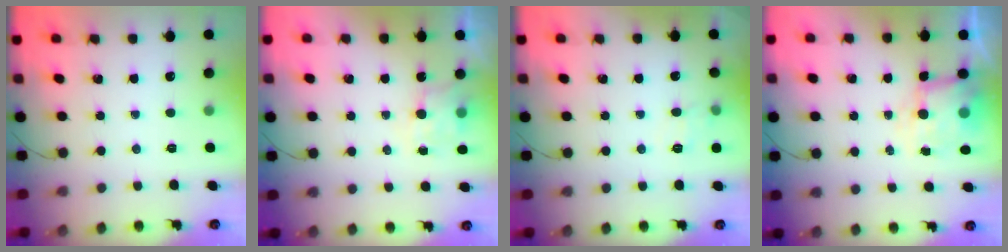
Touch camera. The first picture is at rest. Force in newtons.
{"total": 5.7, "press": 5.6, "slide": 1.2}
{"total": 4.5, "press": 4.2, "slide": 1.7}
{"total": 6.9, "press": 6.8, "slide": 1.2}